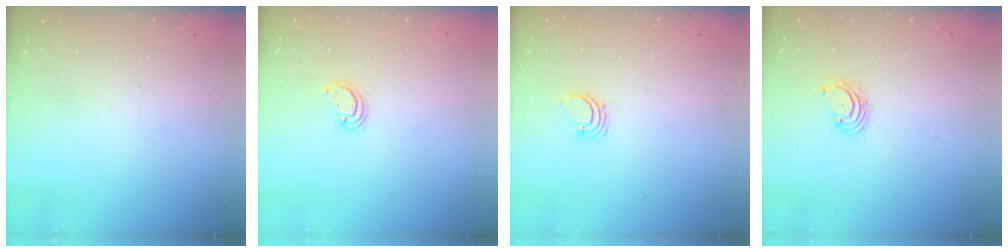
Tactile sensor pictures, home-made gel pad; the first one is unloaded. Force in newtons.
{"total": 2.6, "press": 2.6, "slide": 0.2}
{"total": 2.5, "press": 2.5, "slide": 0.1}
{"total": 1.8, "press": 1.7, "slide": 0.7}